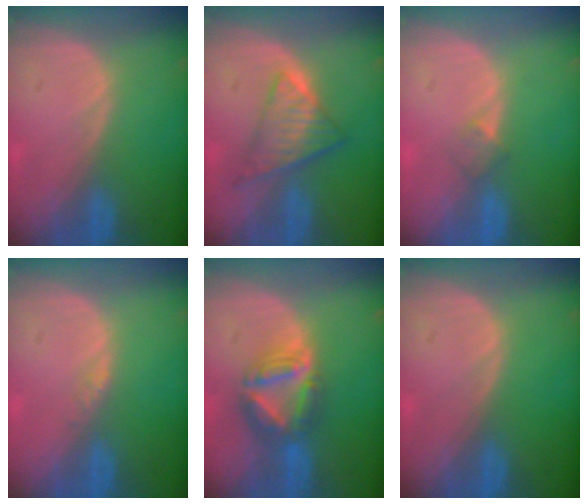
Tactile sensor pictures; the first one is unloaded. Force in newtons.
{"total": 7.2, "press": 6.3, "slide": 3.6}
{"total": 2.0, "press": 1.6, "slide": 1.1}
{"total": 0.8, "press": 0.8, "slide": 0.1}
{"total": 7.7, "press": 6.7, "slide": 3.9}
{"total": 0.0}